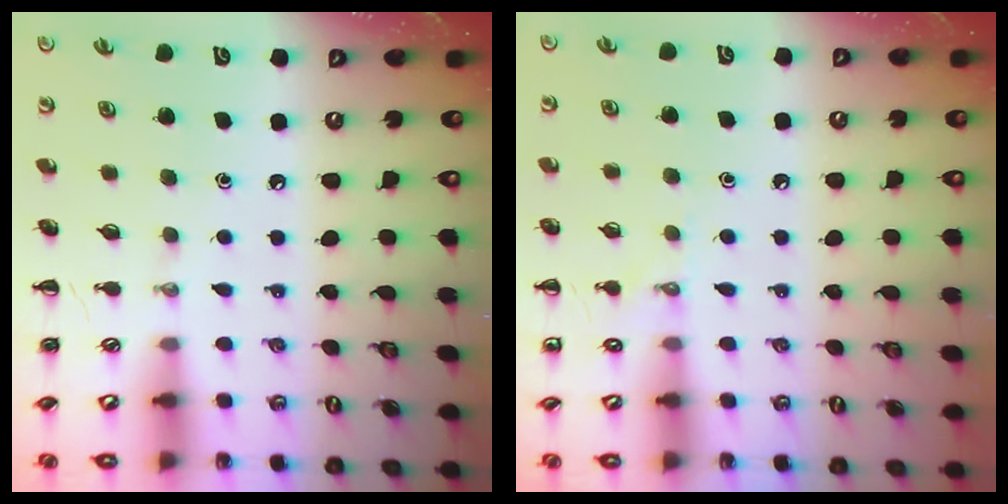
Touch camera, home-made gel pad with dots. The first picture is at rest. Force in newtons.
{"total": 5.5, "press": 5.2, "slide": 1.6}